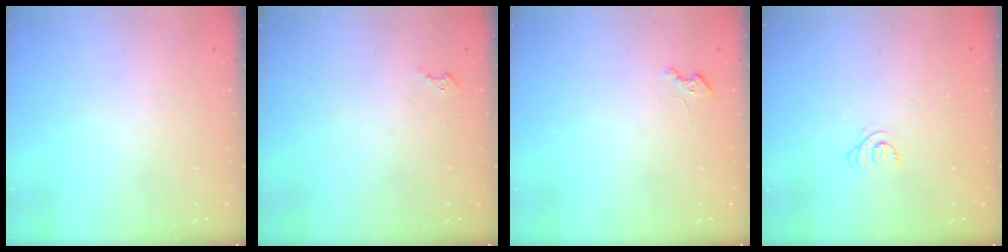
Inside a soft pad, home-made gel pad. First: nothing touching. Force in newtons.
{"total": 1.6, "press": 1.6, "slide": 0.2}
{"total": 2.2, "press": 2.2, "slide": 0.3}
{"total": 3.6, "press": 3.6, "slide": 0.4}